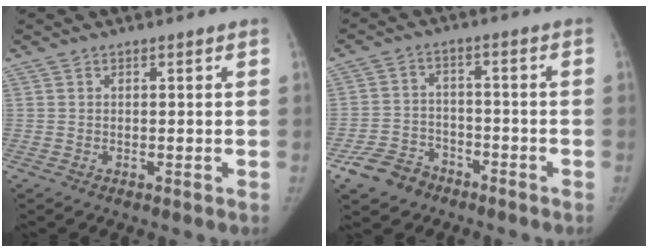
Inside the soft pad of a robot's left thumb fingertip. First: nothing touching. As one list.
[{"total": 7.8, "force": [-5.3, 5.3, 2.1], "torque": [-0.029, 0.029, -0.095]}]